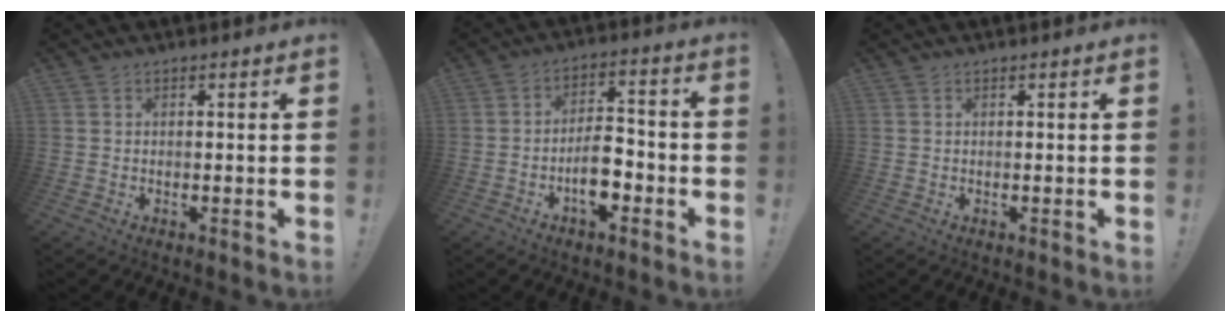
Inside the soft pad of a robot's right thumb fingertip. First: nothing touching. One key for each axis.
{"total": 9.4, "fx": -4.2, "fy": 4.7, "fz": 7.0, "tx": -0.128, "ty": 0.020, "tz": -0.073}
{"total": 0.0}